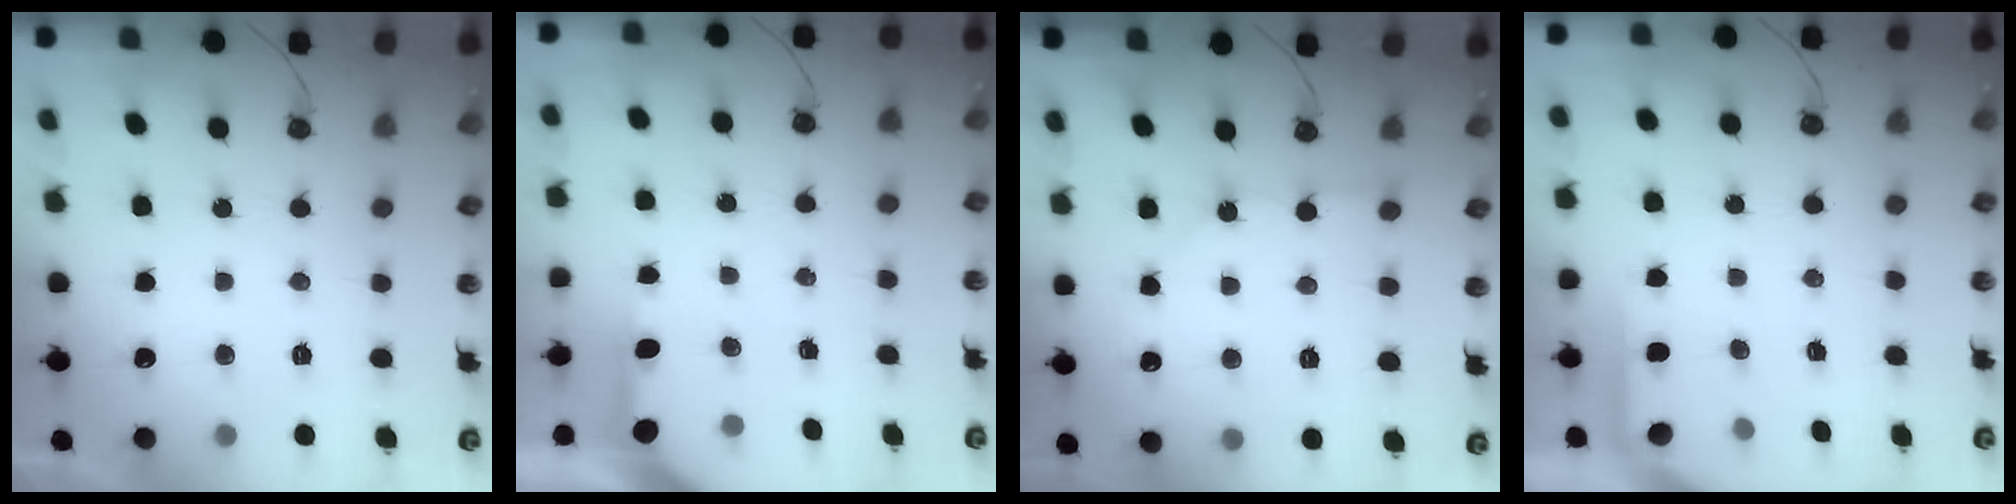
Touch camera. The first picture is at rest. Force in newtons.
{"total": 3.4, "press": 3.4, "slide": 0.4}
{"total": 1.7, "press": 1.6, "slide": 0.3}
{"total": 1.5, "press": 1.5, "slide": 0.3}